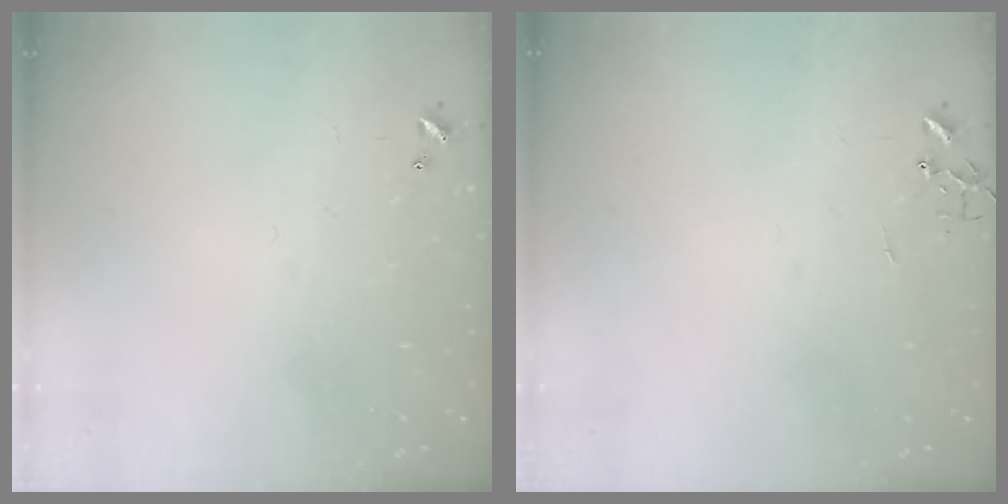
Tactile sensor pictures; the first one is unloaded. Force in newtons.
{"total": 0.0}